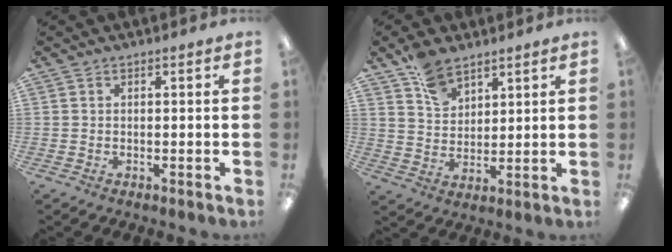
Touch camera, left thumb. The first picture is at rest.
{"total": 8.4, "force": [6.0, 4.8, 3.3], "torque": [-0.061, -0.022, 0.113]}